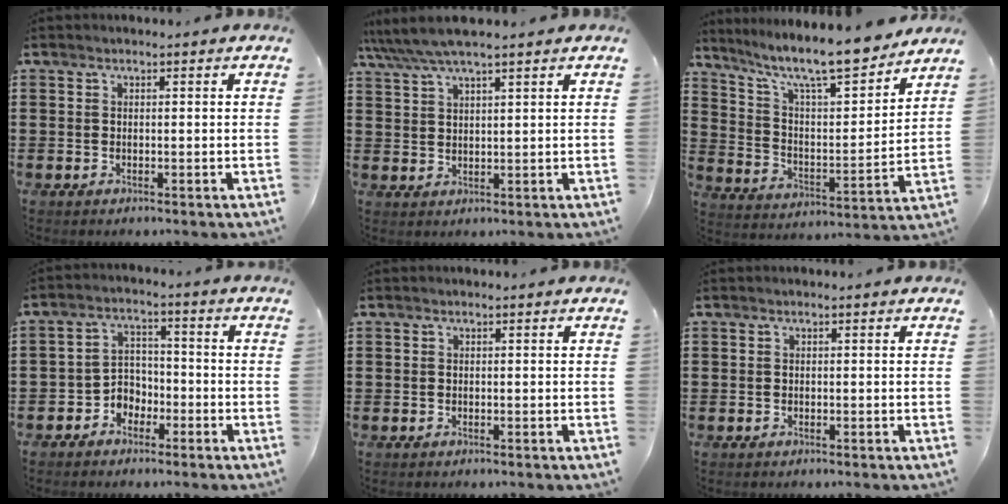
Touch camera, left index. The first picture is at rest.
{"total": 4.5, "force": [3.6, 0.5, 2.5], "torque": [-0.059, -0.006, 0.065]}
{"total": 10.7, "force": [9.2, 1.4, 5.2], "torque": [-0.121, -0.061, 0.153]}
{"total": 3.9, "force": [-2.7, 2.8, 0.9], "torque": [-0.027, 0.010, -0.057]}
{"total": 0.0}
{"total": 0.0}